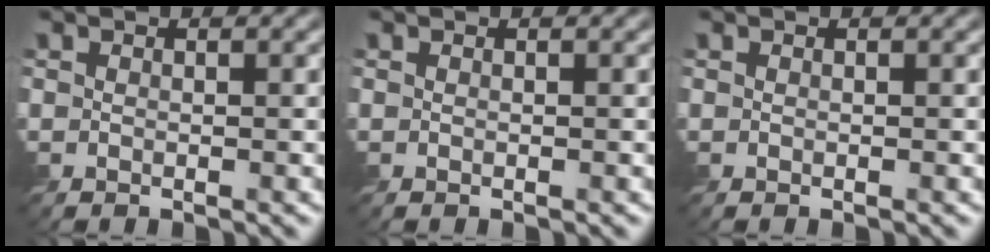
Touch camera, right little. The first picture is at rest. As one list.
[{"total": 0.0}, {"total": 0.0}]